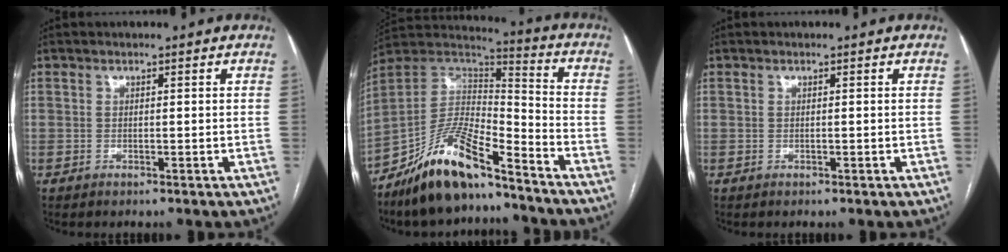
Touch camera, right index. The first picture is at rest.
{"total": 14.6, "force": [-11.3, 3.1, 8.8], "torque": [-0.163, 0.015, -0.205]}
{"total": 0.0}